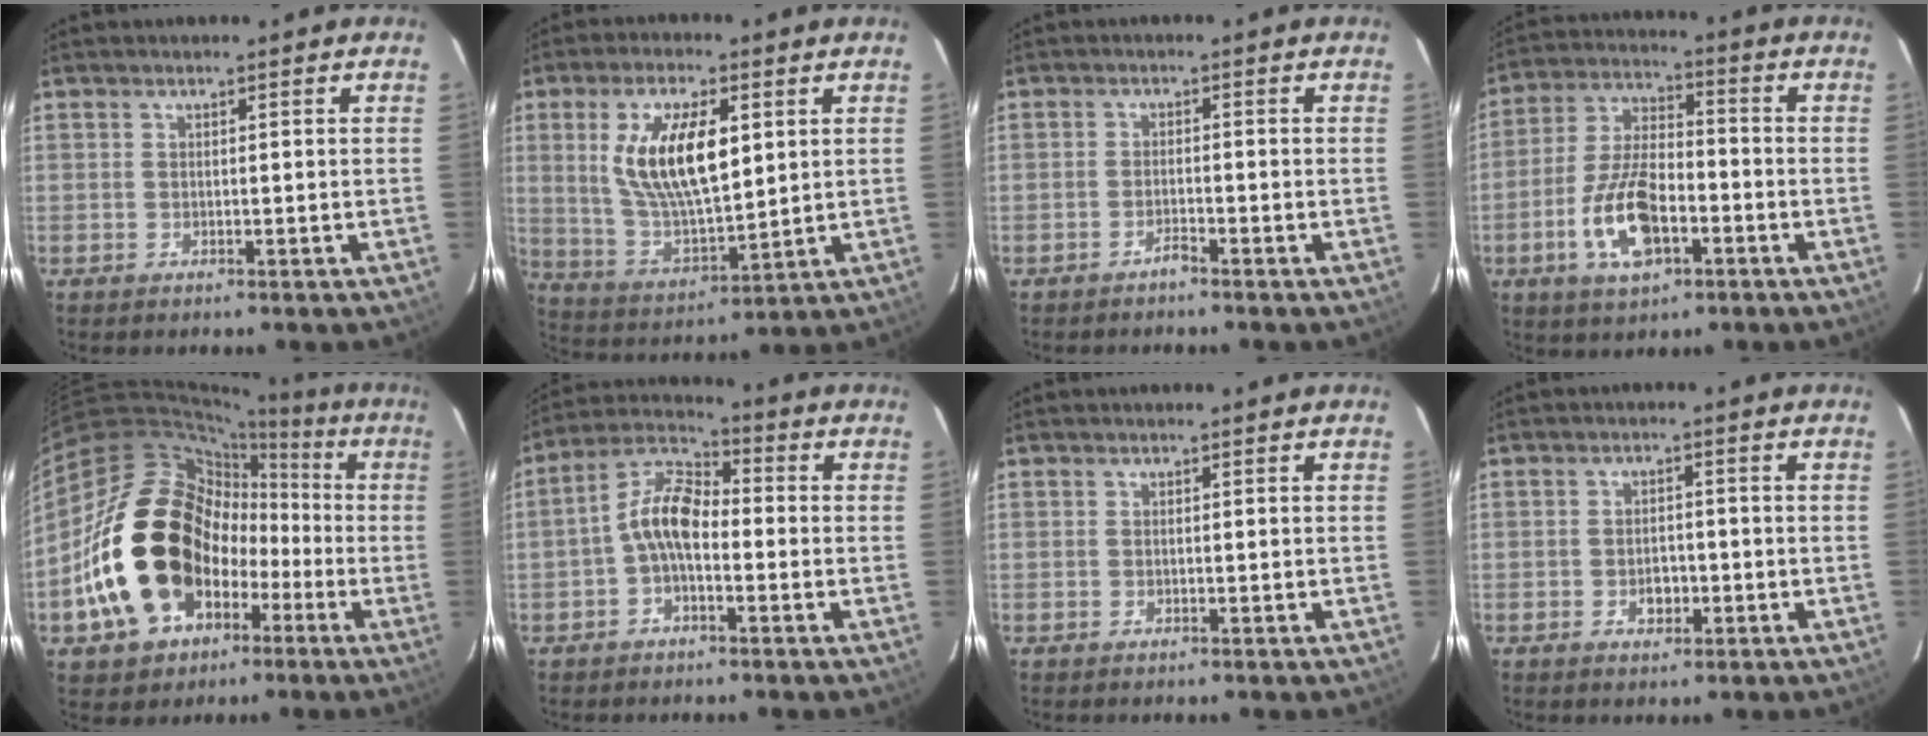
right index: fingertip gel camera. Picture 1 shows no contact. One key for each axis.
{"total": 15.5, "fx": 4.0, "fy": 6.2, "fz": 13.6, "tx": -0.263, "ty": 0.001, "tz": 0.086}
{"total": 1.6, "fx": -1.5, "fy": 0.1, "fz": 0.5, "tx": -0.012, "ty": 0.001, "tz": -0.028}
{"total": 13.1, "fx": -5.0, "fy": 6.2, "fz": 10.4, "tx": -0.218, "ty": 0.002, "tz": -0.088}
{"total": 23.7, "fx": -5.0, "fy": 18.4, "fz": 14.1, "tx": -0.298, "ty": 0.035, "tz": -0.056}
{"total": 8.0, "fx": -1.9, "fy": 4.1, "fz": 6.6, "tx": -0.141, "ty": 0.026, "tz": -0.043}
{"total": 0.0}
{"total": 3.2, "fx": -1.2, "fy": 2.3, "fz": 1.9, "tx": -0.033, "ty": 0.004, "tz": -0.017}